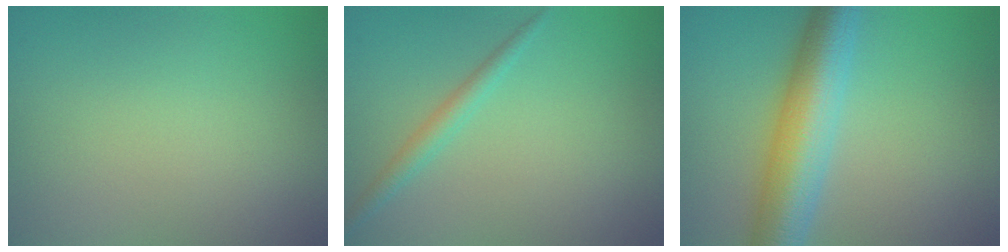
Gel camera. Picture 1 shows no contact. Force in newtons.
{"total": 1.7, "press": 1.7, "slide": 0.1}
{"total": 7.6, "press": 7.6, "slide": 0.0}